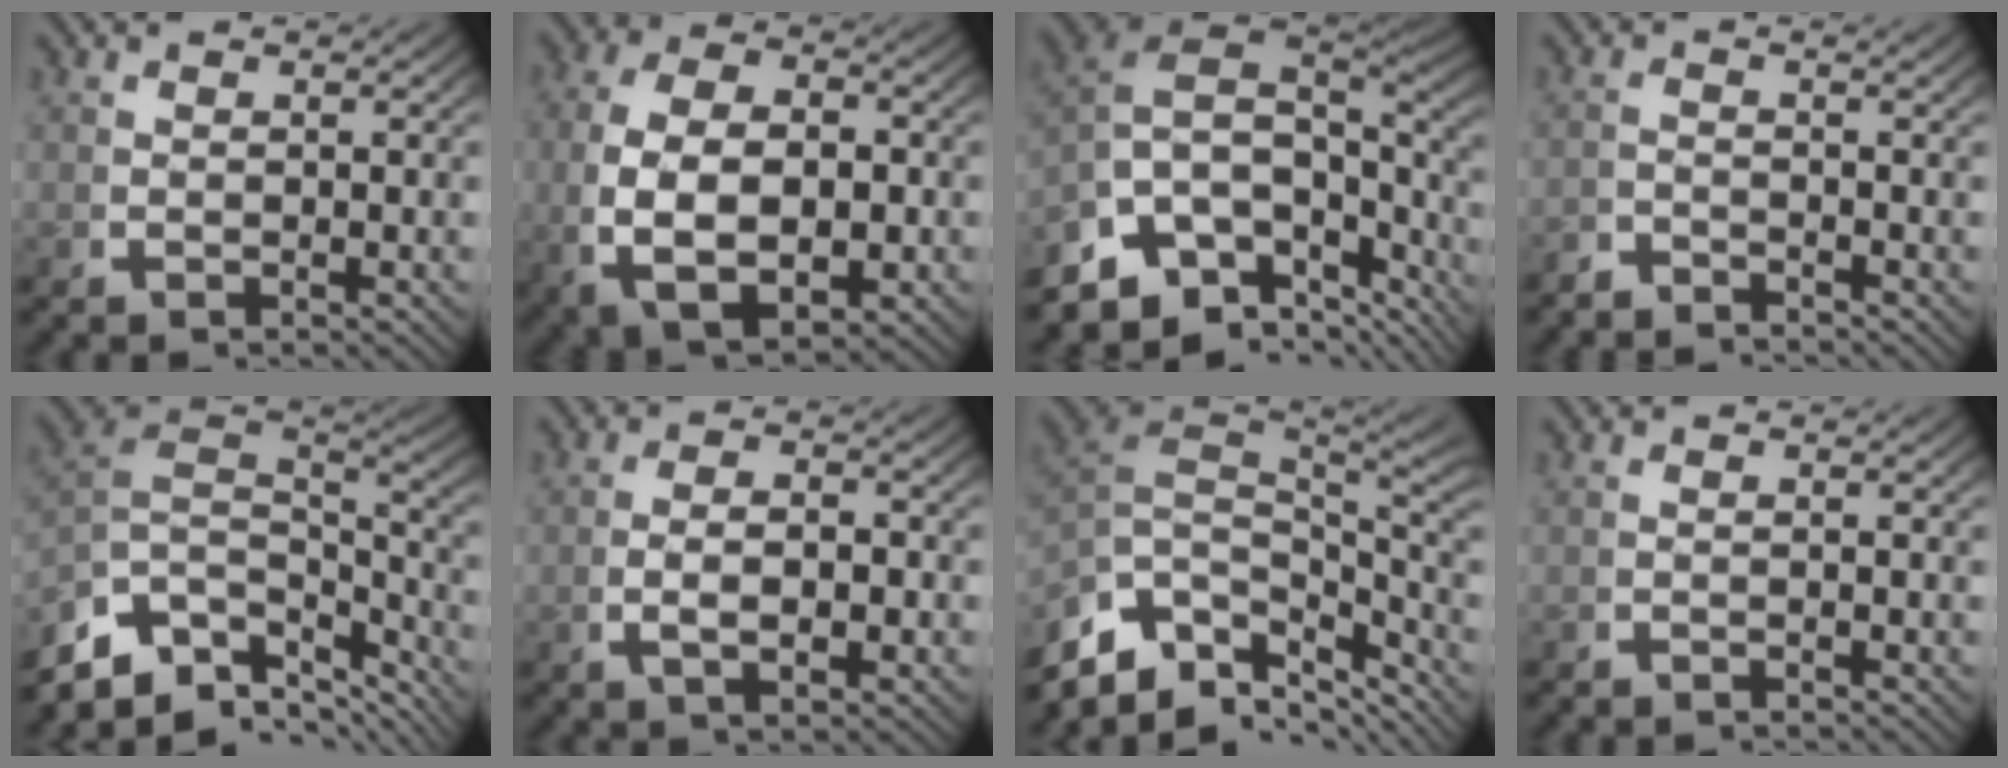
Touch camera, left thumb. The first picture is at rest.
{"total": 10.8, "force": [-1.5, 6.9, 8.2], "torque": [-0.196, -0.045, 0.008]}
{"total": 12.7, "force": [-1.8, 7.9, 9.8], "torque": [-0.219, -0.033, -0.001]}
{"total": 2.3, "force": [-2.1, -0.7, -0.3], "torque": [0.012, 0.000, -0.041]}
{"total": 10.2, "force": [-2.5, 6.5, 7.4], "torque": [-0.175, -0.040, -0.012]}
{"total": 2.8, "force": [-0.6, 0.9, 2.6], "torque": [-0.042, 0.005, -0.007]}
{"total": 9.9, "force": [-1.5, 6.4, 7.4], "torque": [-0.161, -0.036, -0.002]}
{"total": 1.1, "force": [-0.7, -0.9, -0.2], "torque": [0.008, 0.003, -0.010]}